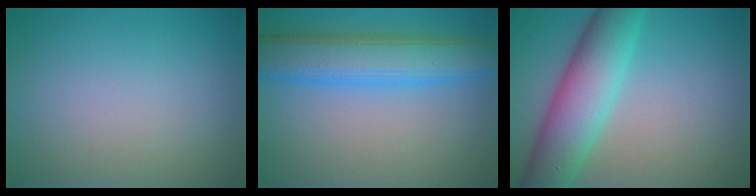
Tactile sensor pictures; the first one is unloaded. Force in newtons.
{"total": 6.8, "press": 6.8, "slide": 0.3}
{"total": 7.8, "press": 7.8, "slide": 0.4}